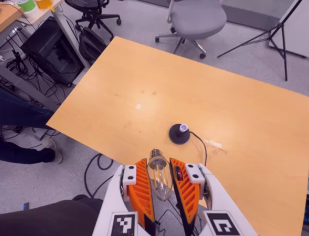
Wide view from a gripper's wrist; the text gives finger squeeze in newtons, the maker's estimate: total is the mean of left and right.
{"total": 14.1, "left": 15.2, "right": 13.0}